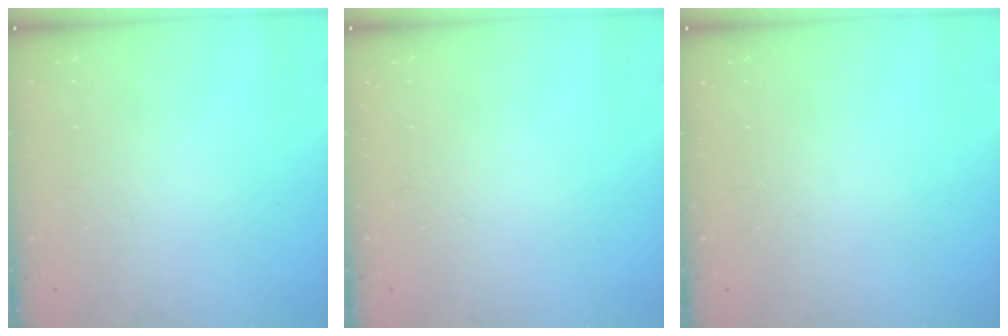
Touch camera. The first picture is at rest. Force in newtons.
{"total": 0.0}
{"total": 0.0}